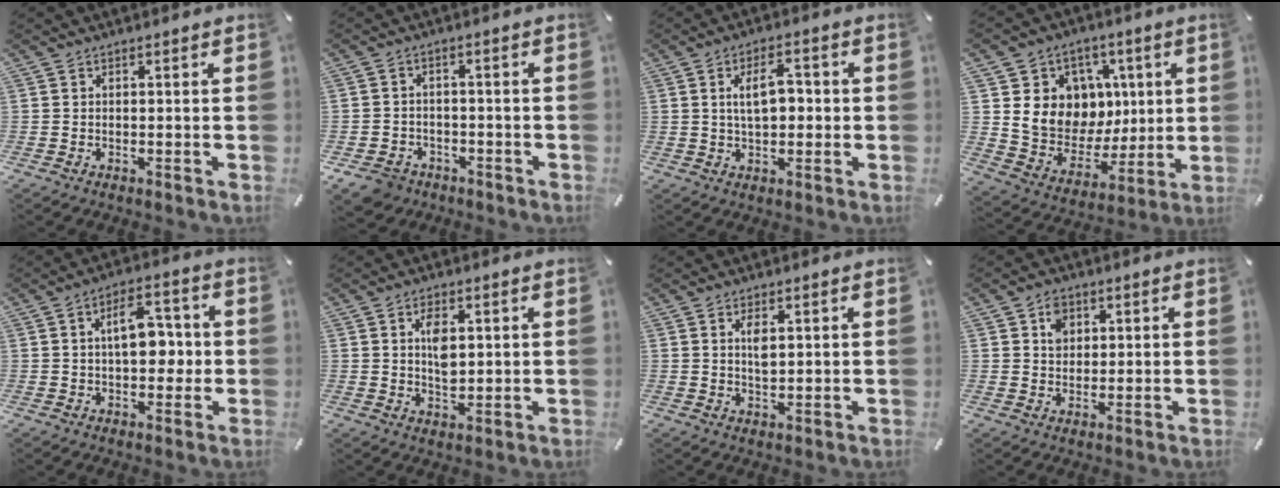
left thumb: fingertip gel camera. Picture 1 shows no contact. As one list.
[{"total": 5.2, "force": [-3.4, 3.8, 1.3], "torque": [-0.037, 0.015, -0.066]}, {"total": 7.2, "force": [0.7, 3.9, 5.9], "torque": [-0.099, 0.009, 0.007]}, {"total": 12.6, "force": [2.7, 12.0, 3.0], "torque": [-0.036, -0.030, 0.062]}, {"total": 9.6, "force": [0.6, 5.6, 7.7], "torque": [-0.102, 0.005, 0.005]}, {"total": 5.4, "force": [1.3, 3.1, 4.3], "torque": [-0.076, -0.006, 0.014]}, {"total": 3.4, "force": [1.1, 1.5, 2.9], "torque": [-0.062, -0.002, 0.014]}, {"total": 4.5, "force": [1.7, 3.8, 1.7], "torque": [-0.019, 0.000, 0.025]}]